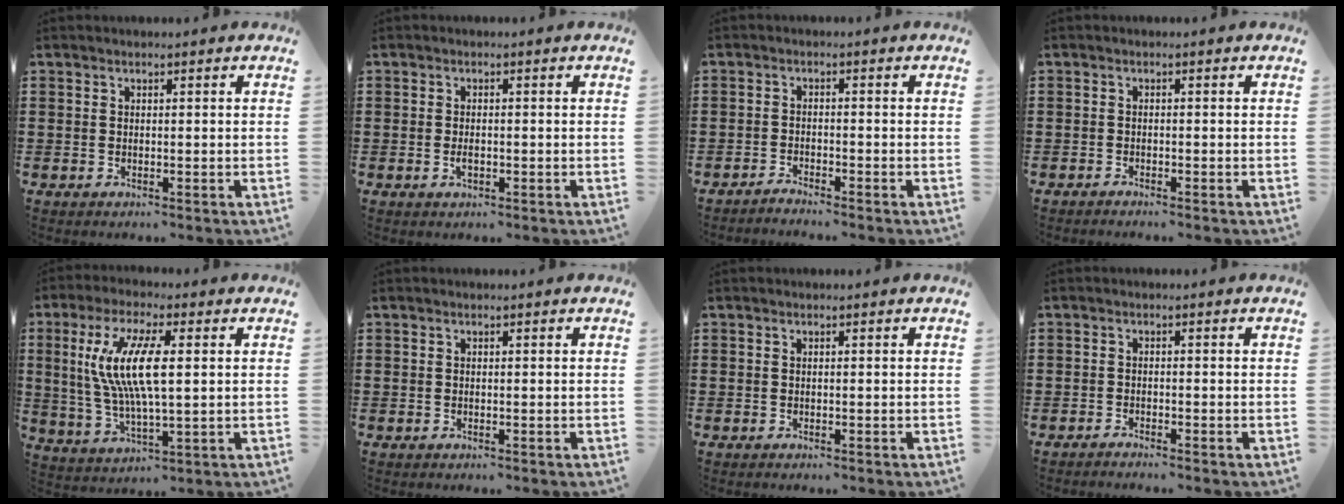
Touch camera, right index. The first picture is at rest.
{"total": 1.4, "force": [-0.4, 0.7, 1.2], "torque": [-0.023, -0.001, -0.007]}
{"total": 1.9, "force": [-1.9, -0.2, -0.1], "torque": [-0.001, 0.004, -0.039]}
{"total": 1.0, "force": [-1.0, -0.1, -0.1], "torque": [0.000, -0.002, -0.020]}
{"total": 10.9, "force": [1.8, 3.1, 10.2], "torque": [-0.222, -0.001, 0.023]}
{"total": 0.0}
{"total": 0.0}
{"total": 1.2, "force": [-1.2, -0.2, -0.1], "torque": [0.000, 0.000, -0.025]}